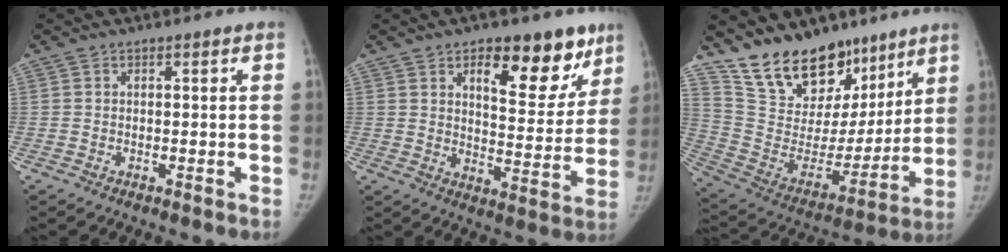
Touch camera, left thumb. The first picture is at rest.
{"total": 15.0, "force": [8.8, 7.1, 9.8], "torque": [-0.072, -0.051, 0.126]}
{"total": 22.7, "force": [16.9, 11.9, 9.5], "torque": [-0.109, -0.084, 0.294]}